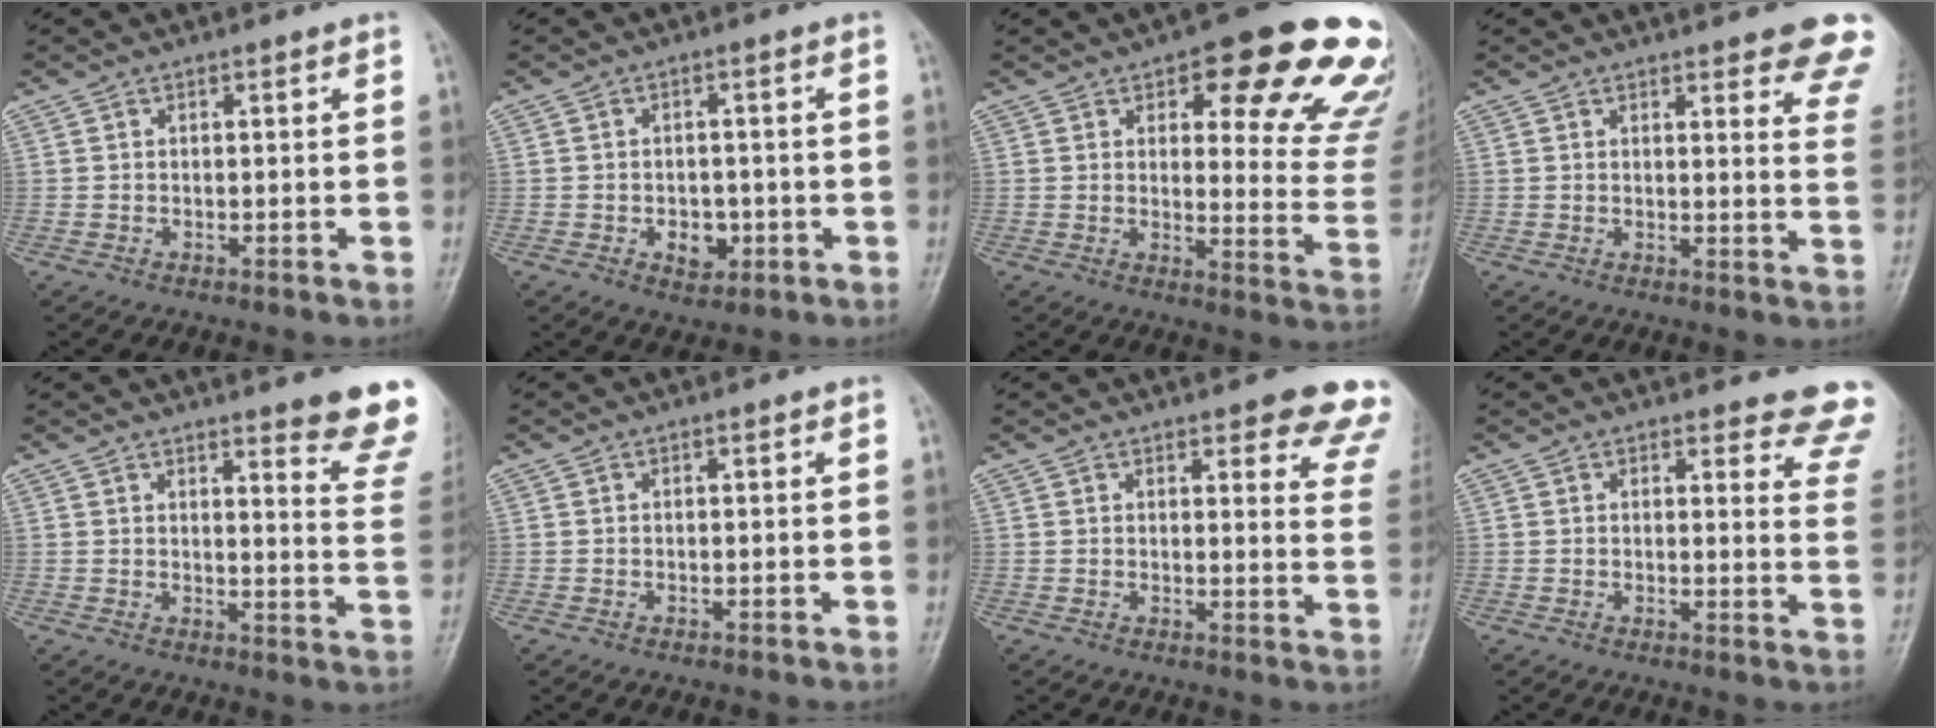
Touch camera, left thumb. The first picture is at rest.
{"total": 4.5, "force": [-1.2, 3.3, 2.8], "torque": [-0.019, 0.005, -0.012]}
{"total": 21.3, "force": [12.2, 7.4, 15.8], "torque": [-0.138, -0.057, 0.143]}
{"total": 12.8, "force": [10.1, 3.2, 7.1], "torque": [-0.044, -0.048, 0.093]}
{"total": 12.6, "force": [10.0, 1.6, 7.5], "torque": [-0.063, -0.074, 0.107]}
{"total": 0.0}
{"total": 13.7, "force": [10.8, 3.8, 7.6], "torque": [-0.045, -0.053, 0.099]}
{"total": 10.6, "force": [10.1, 2.7, 2.1], "torque": [0.024, -0.086, 0.077]}